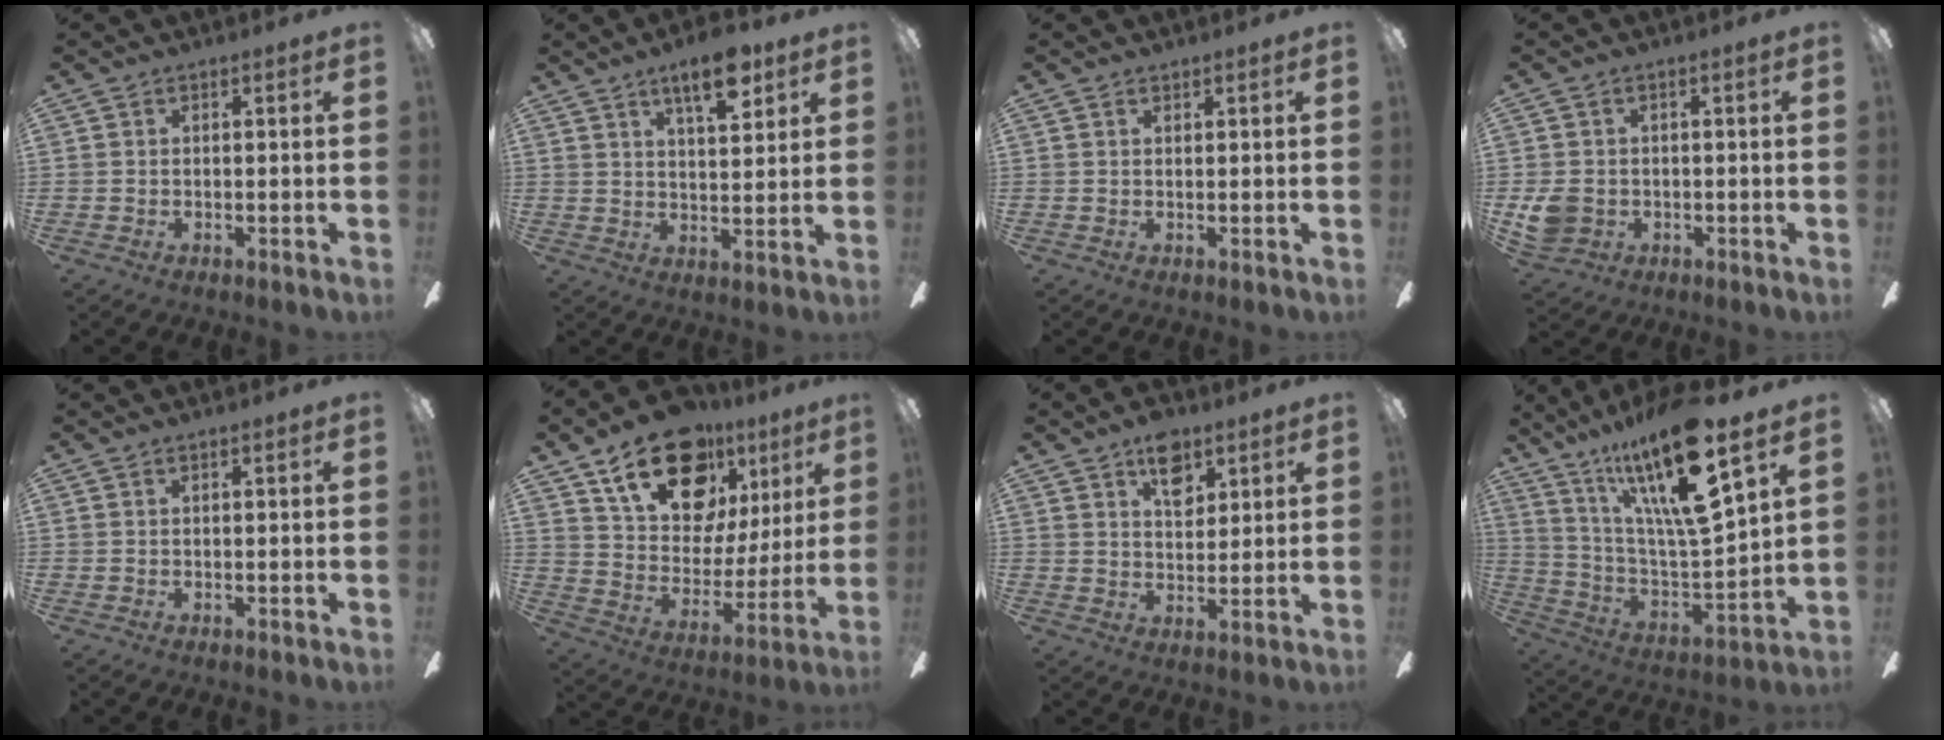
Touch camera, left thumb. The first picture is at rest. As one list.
[{"total": 9.7, "force": [6.4, 3.3, 6.5], "torque": [-0.091, -0.029, 0.106]}, {"total": 0.6, "force": [0.5, 0.1, 0.2], "torque": [-0.004, 0.000, 0.010]}, {"total": 5.4, "force": [-0.7, 4.7, 2.7], "torque": [-0.059, 0.005, -0.012]}, {"total": 0.0}, {"total": 23.1, "force": [14.1, 13.4, 12.4], "torque": [-0.202, -0.071, 0.253]}, {"total": 8.7, "force": [5.1, 5.1, 4.9], "torque": [-0.052, -0.019, 0.085]}, {"total": 23.8, "force": [15.0, 5.3, 17.7], "torque": [-0.338, -0.085, 0.239]}]